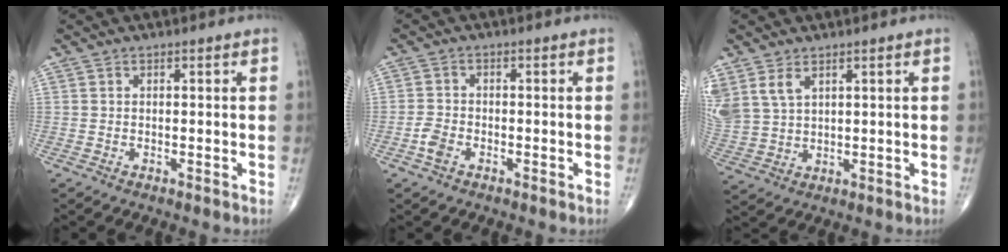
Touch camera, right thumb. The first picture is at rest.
{"total": 2.7, "force": [-1.5, 1.6, 1.6], "torque": [-0.038, 0.007, -0.031]}
{"total": 8.1, "force": [4.1, 5.0, 5.0], "torque": [-0.113, -0.006, 0.097]}